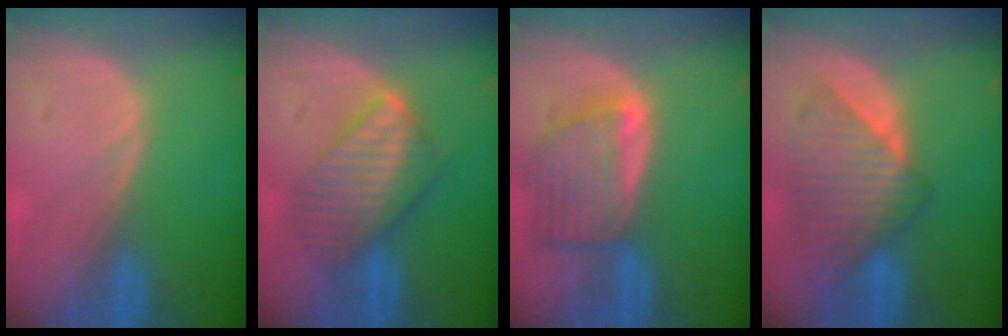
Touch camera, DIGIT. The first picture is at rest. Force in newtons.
{"total": 7.4, "press": 7.4, "slide": 0.1}
{"total": 7.7, "press": 7.0, "slide": 3.2}
{"total": 8.7, "press": 8.1, "slide": 3.1}